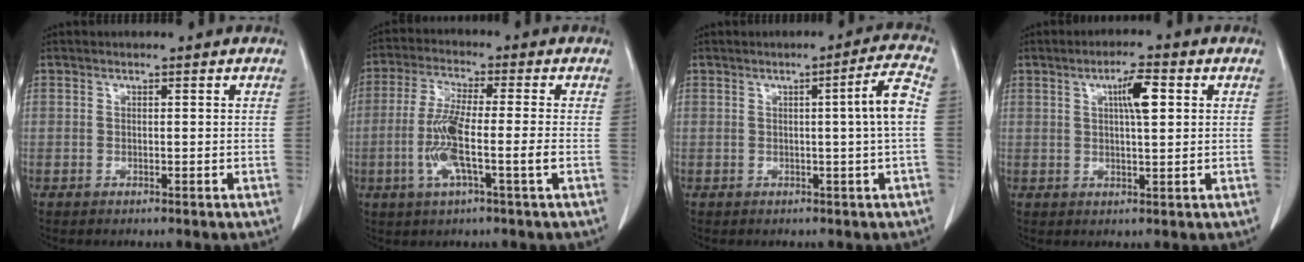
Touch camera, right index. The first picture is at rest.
{"total": 8.7, "force": [-2.1, 0.2, 8.4], "torque": [-0.171, -0.005, -0.045]}
{"total": 5.2, "force": [0.0, -1.2, 5.1], "torque": [-0.073, 0.002, 0.002]}
{"total": 5.0, "force": [1.6, 0.7, 4.7], "torque": [-0.081, 0.005, 0.027]}